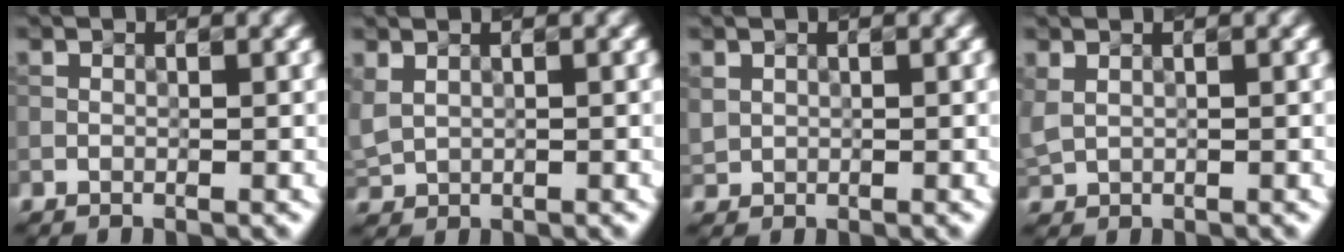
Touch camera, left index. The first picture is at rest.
{"total": 1.5, "force": [0.7, 1.0, 0.8], "torque": [-0.023, 0.001, 0.020]}
{"total": 1.0, "force": [0.4, 0.9, 0.1], "torque": [0.000, -0.001, 0.010]}
{"total": 1.1, "force": [0.5, 0.8, 0.7], "torque": [-0.017, 0.000, 0.016]}